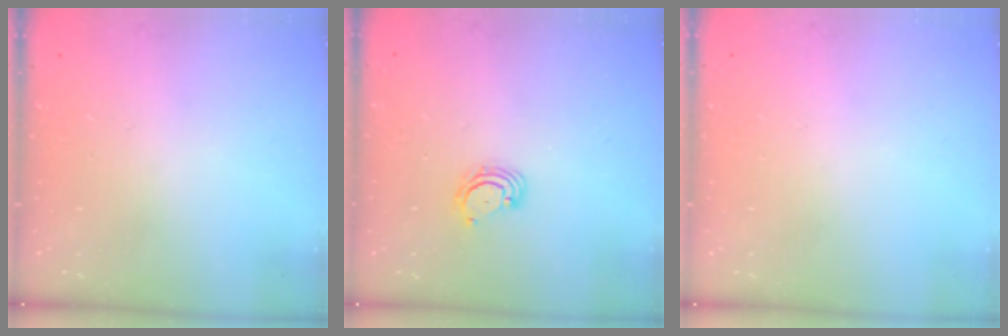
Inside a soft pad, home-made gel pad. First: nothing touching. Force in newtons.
{"total": 4.5, "press": 4.4, "slide": 0.5}
{"total": 0.0}